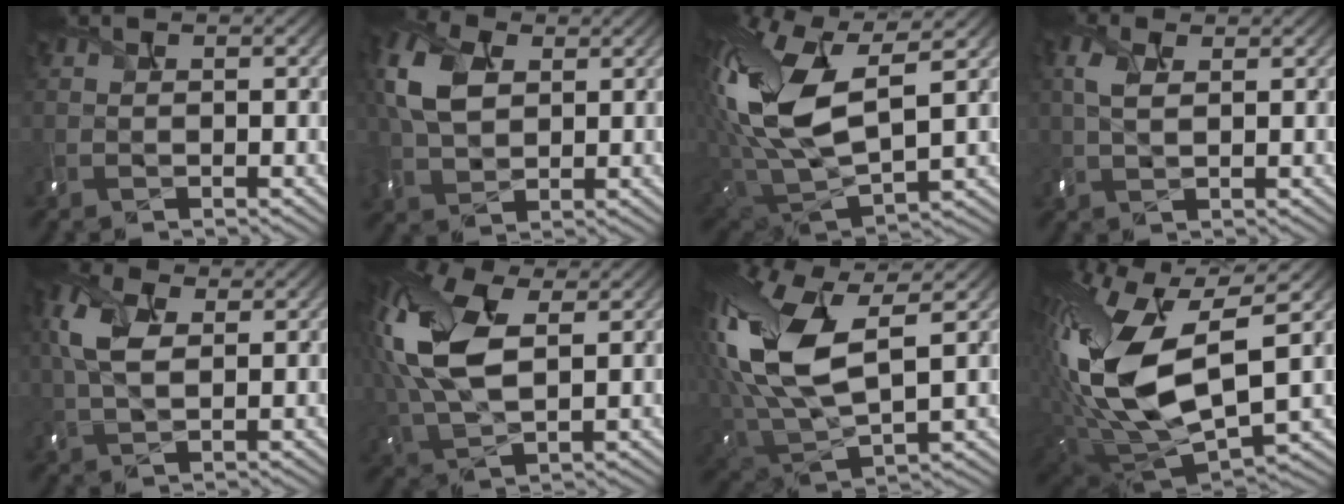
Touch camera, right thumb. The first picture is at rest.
{"total": 8.4, "force": [2.3, 5.6, 5.8], "torque": [-0.167, 0.012, 0.041]}
{"total": 16.0, "force": [3.8, 8.4, 13.1], "torque": [-0.325, 0.007, 0.075]}
{"total": 2.7, "force": [1.1, 1.3, 2.1], "torque": [-0.062, 0.007, 0.024]}
{"total": 6.0, "force": [1.8, 3.4, 4.6], "torque": [-0.123, 0.011, 0.033]}
{"total": 13.6, "force": [3.6, 7.4, 10.9], "torque": [-0.268, 0.010, 0.062]}
{"total": 15.6, "force": [3.9, 8.0, 12.8], "torque": [-0.320, 0.012, 0.077]}
{"total": 18.2, "force": [2.1, 9.9, 15.1], "torque": [-0.345, -0.018, 0.042]}